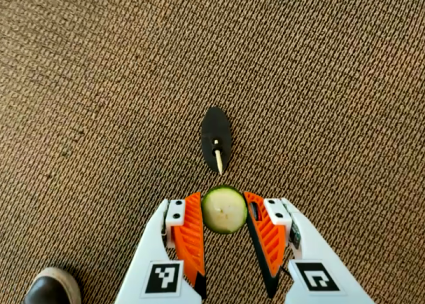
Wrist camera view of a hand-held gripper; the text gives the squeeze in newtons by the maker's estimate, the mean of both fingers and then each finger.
{"total": 6.3, "left": 6.0, "right": 6.5}